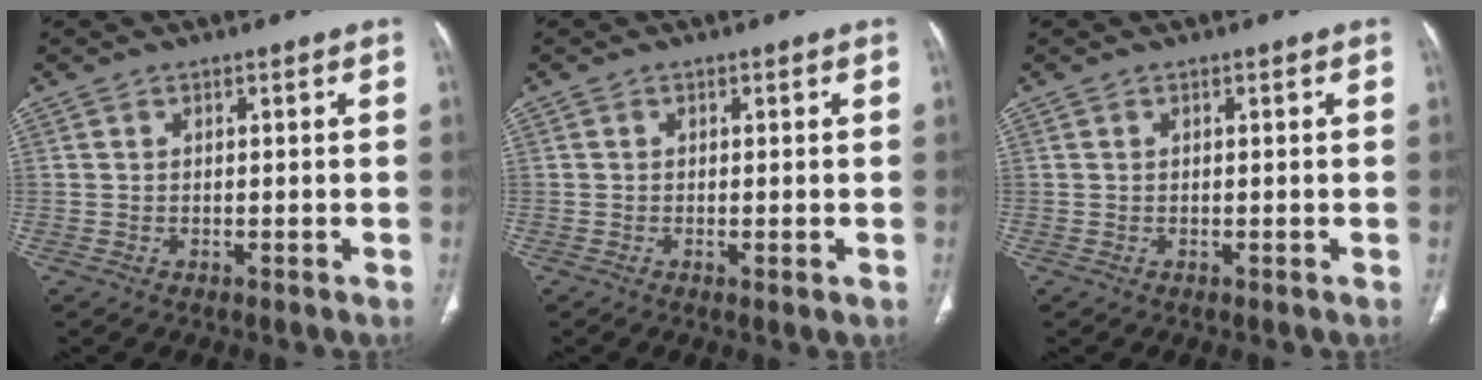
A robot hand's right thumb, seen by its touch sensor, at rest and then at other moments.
{"total": 0.9, "force": [-0.2, 0.2, 0.9], "torque": [-0.019, -0.004, -0.005]}
{"total": 0.0}